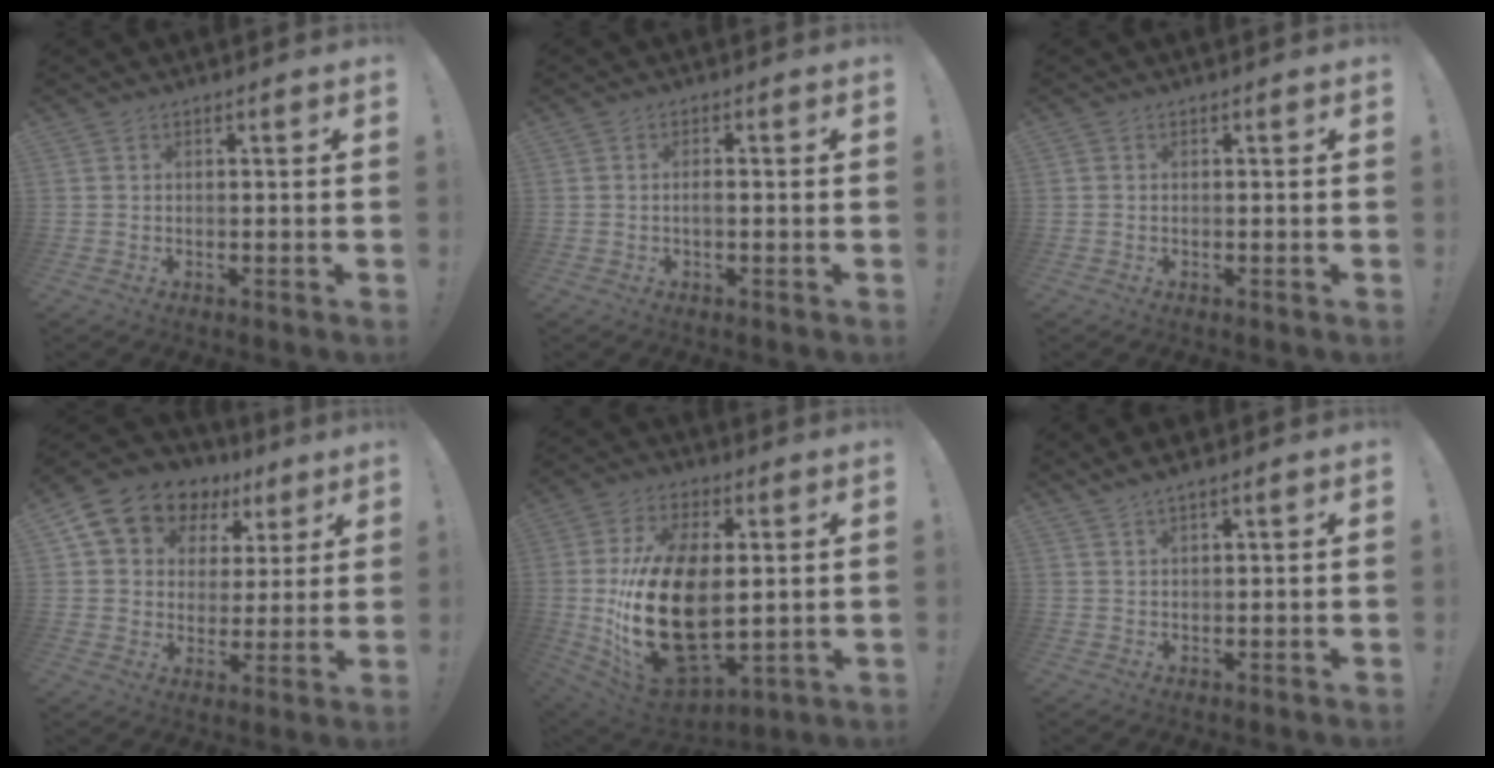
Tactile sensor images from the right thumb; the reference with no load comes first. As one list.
[{"total": 1.7, "force": [-0.7, 0.4, 1.5], "torque": [-0.036, 0.007, -0.013]}, {"total": 0.0}, {"total": 12.7, "force": [7.4, 9.1, 5.0], "torque": [-0.087, -0.043, 0.142]}, {"total": 27.7, "force": [0.7, 16.0, 22.7], "torque": [-0.454, -0.021, 0.027]}, {"total": 2.5, "force": [2.0, 0.0, 1.6], "torque": [-0.037, -0.007, 0.036]}]